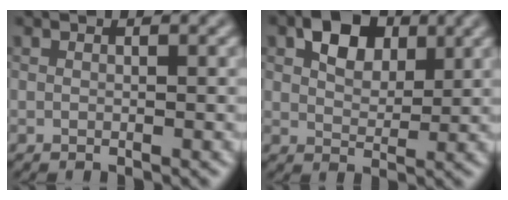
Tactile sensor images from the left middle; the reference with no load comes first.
{"total": 3.9, "force": [1.4, 2.6, 2.6], "torque": [-0.044, 0.010, 0.026]}